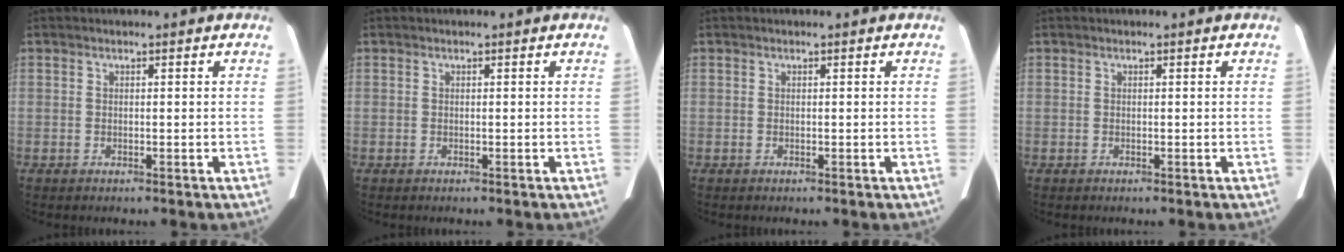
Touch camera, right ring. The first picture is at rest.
{"total": 0.0}
{"total": 0.0}
{"total": 0.0}